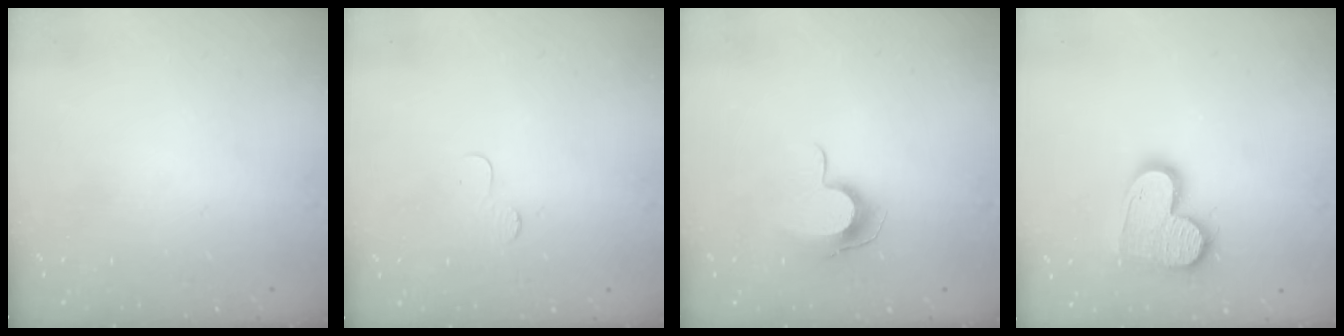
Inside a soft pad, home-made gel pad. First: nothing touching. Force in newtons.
{"total": 3.7, "press": 3.7, "slide": 0.4}
{"total": 9.2, "press": 9.2, "slide": 0.8}
{"total": 15.2, "press": 15.1, "slide": 1.2}